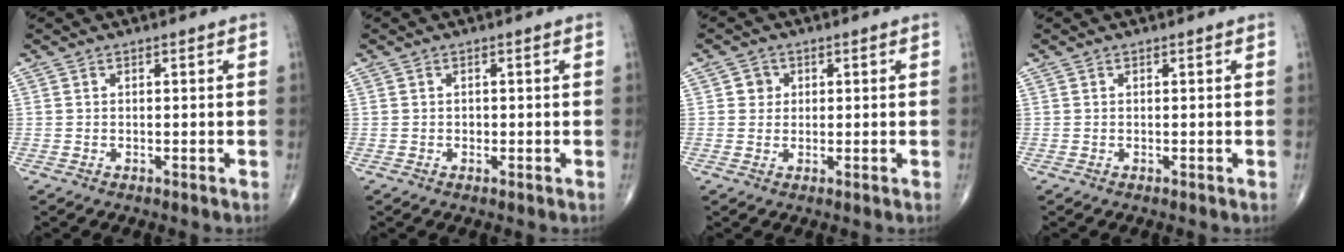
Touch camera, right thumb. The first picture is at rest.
{"total": 0.7, "force": [0.0, 0.6, 0.3], "torque": [-0.003, 0.002, 0.000]}
{"total": 2.4, "force": [0.6, 2.2, 0.5], "torque": [0.004, 0.001, 0.004]}
{"total": 0.0}